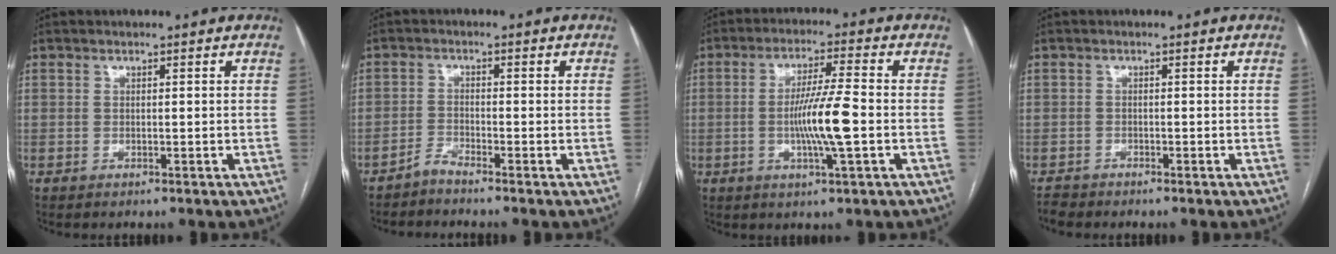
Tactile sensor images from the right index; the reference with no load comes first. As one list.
[{"total": 1.8, "force": [-1.8, -0.3, 0.3], "torque": [-0.006, -0.006, -0.039]}, {"total": 8.7, "force": [-1.5, -0.1, 8.6], "torque": [-0.162, -0.005, -0.029]}, {"total": 1.3, "force": [-1.2, 0.3, -0.4], "torque": [0.004, -0.004, -0.022]}]